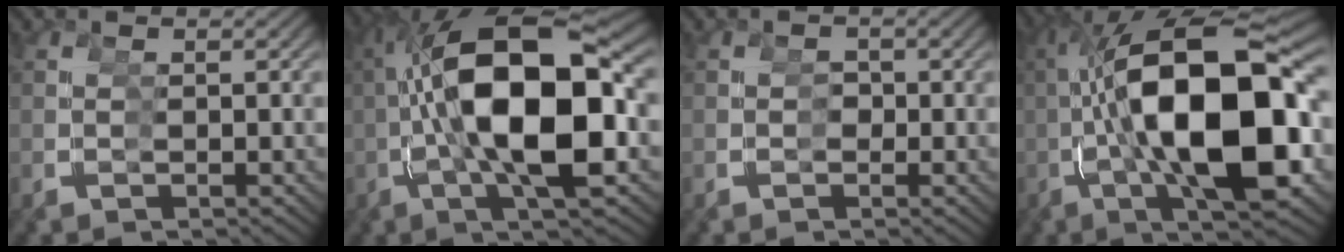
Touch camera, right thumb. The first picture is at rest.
{"total": 18.6, "force": [1.4, 9.0, 16.2], "torque": [-0.277, -0.002, 0.031]}
{"total": 1.4, "force": [-0.2, 1.3, -0.2], "torque": [0.001, -0.014, 0.001]}
{"total": 21.0, "force": [0.8, 9.8, 18.6], "torque": [-0.305, -0.010, 0.031]}